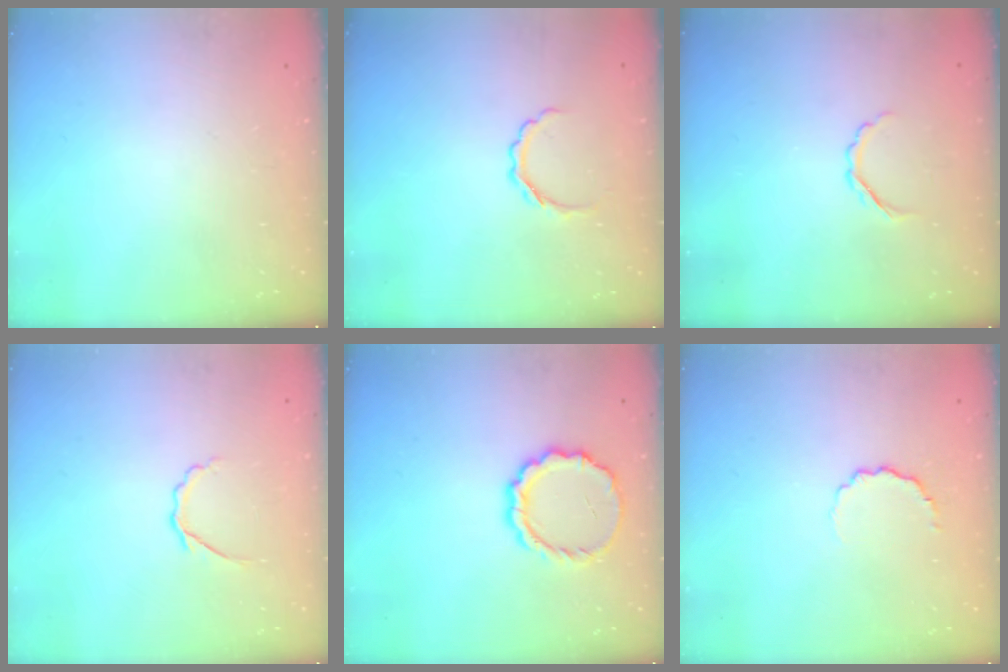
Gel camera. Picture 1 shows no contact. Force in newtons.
{"total": 4.6, "press": 4.4, "slide": 1.2}
{"total": 2.9, "press": 2.8, "slide": 0.8}
{"total": 2.9, "press": 2.7, "slide": 0.8}
{"total": 9.6, "press": 9.3, "slide": 2.1}
{"total": 4.2, "press": 4.0, "slide": 1.3}